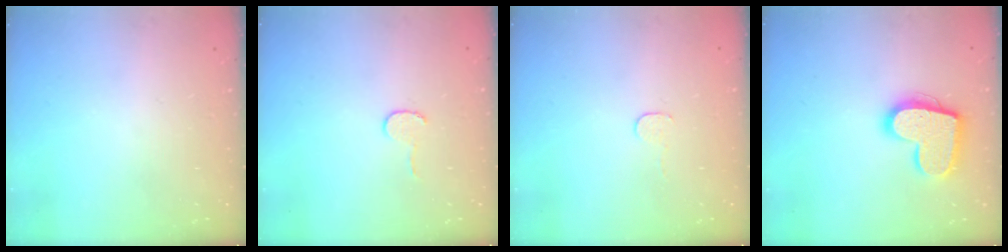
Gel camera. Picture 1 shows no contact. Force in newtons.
{"total": 3.9, "press": 3.9, "slide": 0.3}
{"total": 2.7, "press": 2.7, "slide": 0.2}
{"total": 15.8, "press": 15.8, "slide": 1.0}